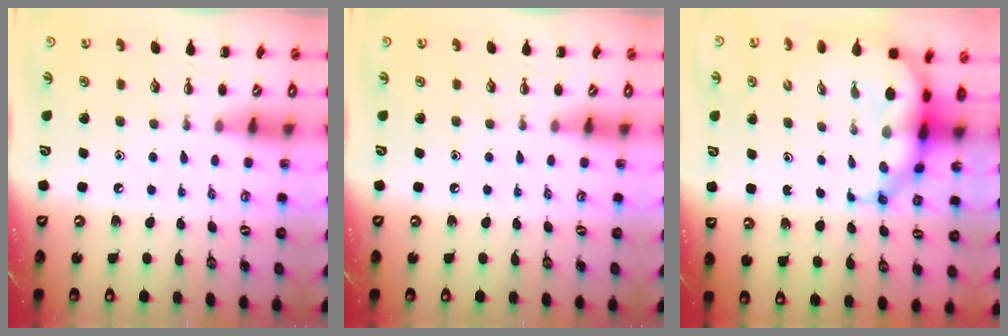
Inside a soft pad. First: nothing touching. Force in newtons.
{"total": 0.0}
{"total": 9.4, "press": 9.0, "slide": 2.6}